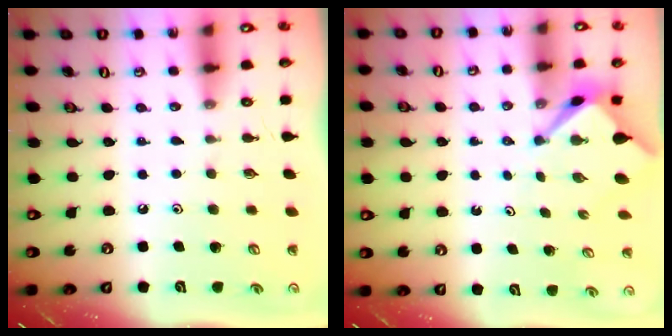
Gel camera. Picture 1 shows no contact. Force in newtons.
{"total": 2.6, "press": 2.6, "slide": 0.3}